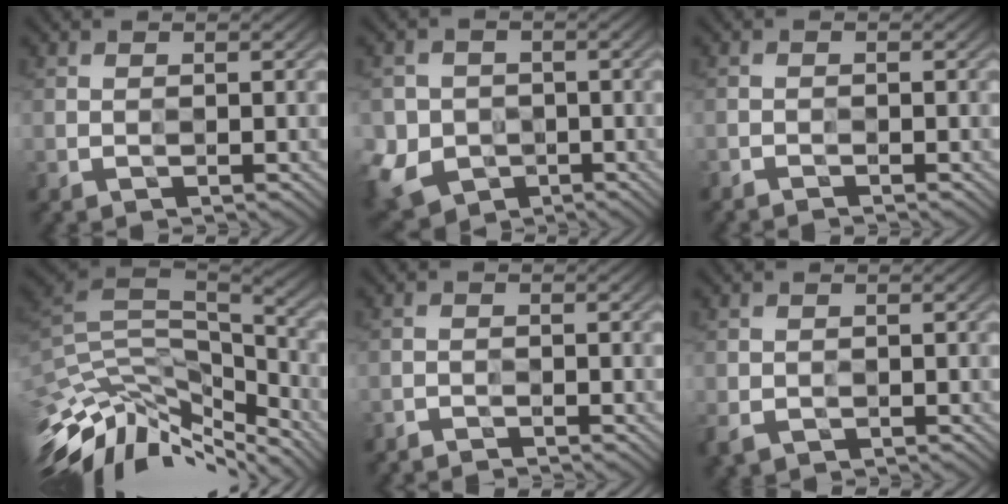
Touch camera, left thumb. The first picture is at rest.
{"total": 6.4, "force": [-1.8, 5.9, 1.6], "torque": [-0.065, -0.017, -0.049]}
{"total": 1.3, "force": [-1.3, -0.2, 0.0], "torque": [0.001, -0.001, -0.022]}
{"total": 13.5, "force": [-9.5, 4.5, 8.5], "torque": [-0.202, 0.012, -0.156]}
{"total": 1.9, "force": [-1.9, -0.3, -0.2], "torque": [0.002, -0.004, -0.036]}
{"total": 2.5, "force": [-1.0, 1.9, 1.2], "torque": [-0.030, -0.011, -0.020]}